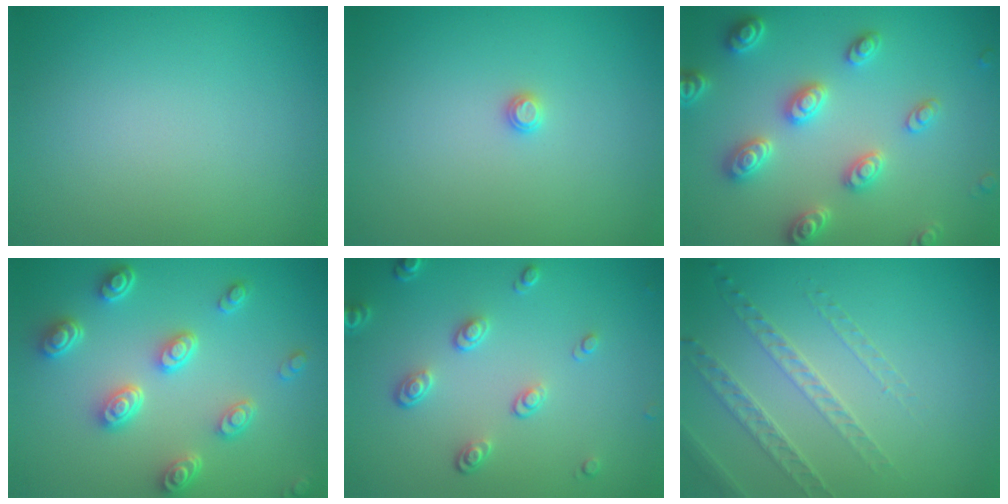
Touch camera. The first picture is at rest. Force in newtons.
{"total": 0.6, "press": 0.6, "slide": 0.2}
{"total": 3.8, "press": 3.6, "slide": 1.1}
{"total": 5.1, "press": 3.9, "slide": 3.2}
{"total": 2.6, "press": 1.7, "slide": 2.0}
{"total": 1.6, "press": 1.3, "slide": 0.9}